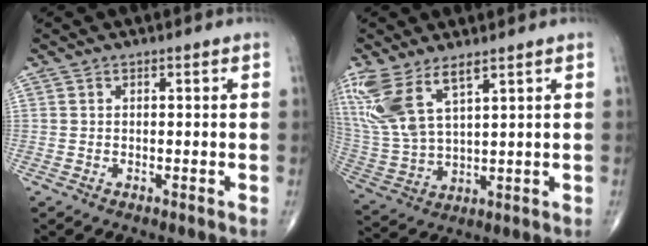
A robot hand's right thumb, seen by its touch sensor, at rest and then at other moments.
{"total": 12.8, "force": [7.3, 4.8, 9.4], "torque": [-0.216, -0.024, 0.164]}